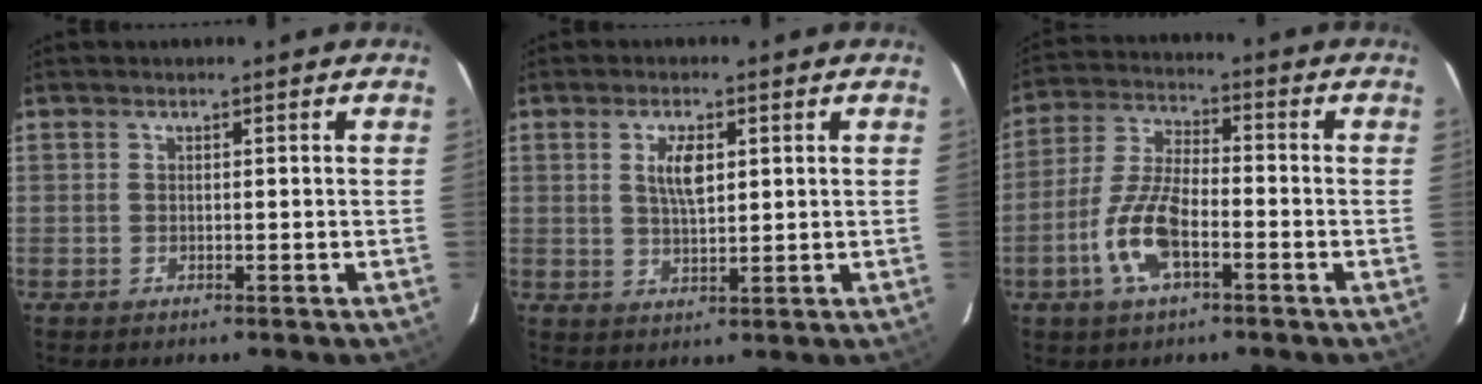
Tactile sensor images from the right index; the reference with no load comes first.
{"total": 4.9, "force": [1.5, 2.1, 4.2], "torque": [-0.075, 0.002, 0.029]}
{"total": 10.6, "force": [-4.3, 4.1, 8.8], "torque": [-0.192, 0.002, -0.085]}